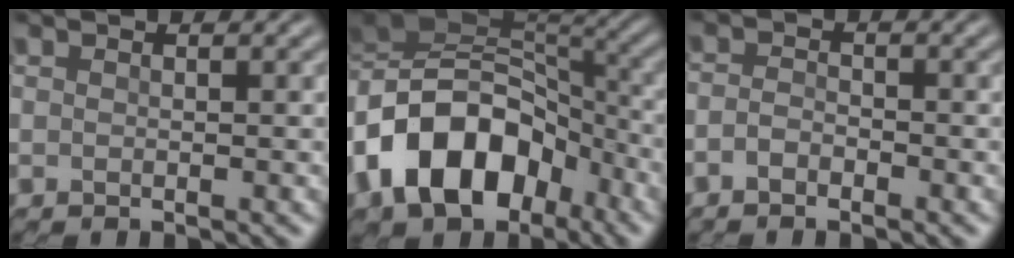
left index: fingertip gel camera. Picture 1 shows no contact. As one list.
[{"total": 13.9, "force": [-5.7, 9.3, 8.5], "torque": [-0.164, 0.007, -0.110]}, {"total": 1.4, "force": [-1.3, 0.3, 0.5], "torque": [-0.016, -0.001, -0.025]}]